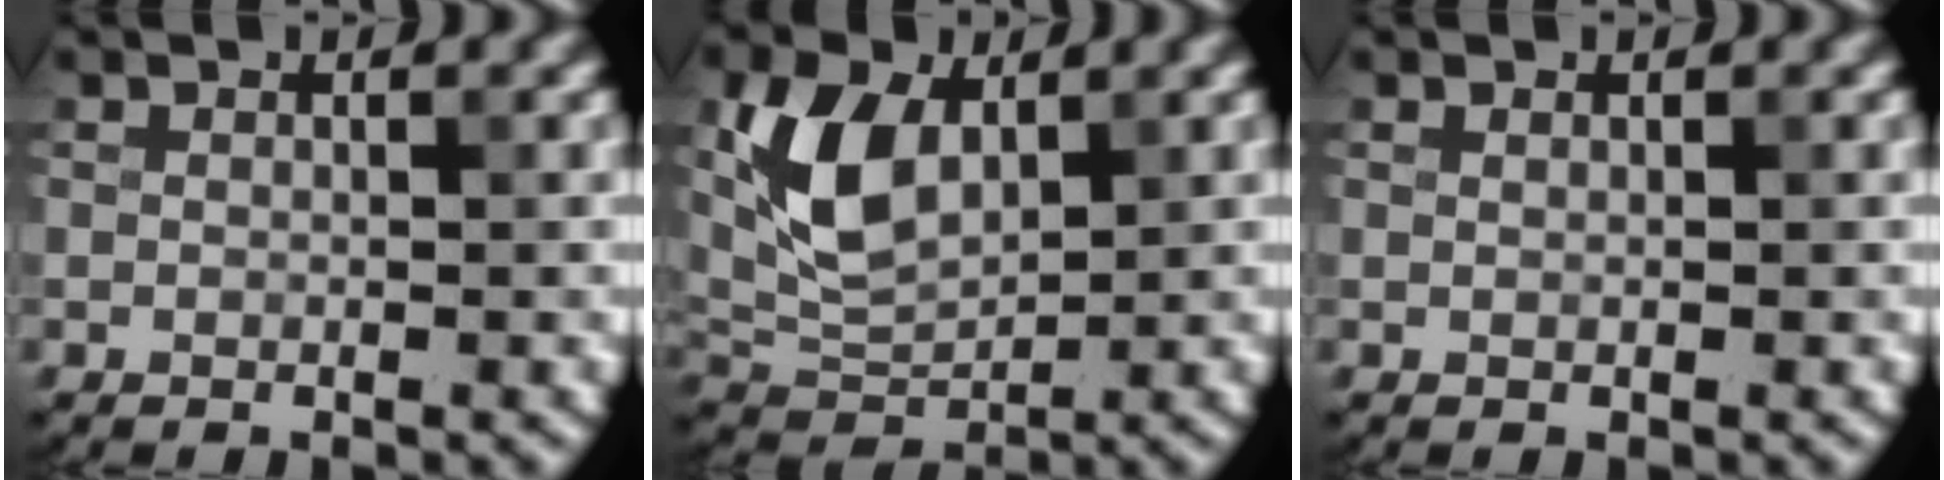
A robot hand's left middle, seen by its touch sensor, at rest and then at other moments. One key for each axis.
{"total": 6.6, "fx": 1.9, "fy": 4.0, "fz": 4.8, "tx": -0.105, "ty": 0.004, "tz": 0.039}
{"total": 0.0}